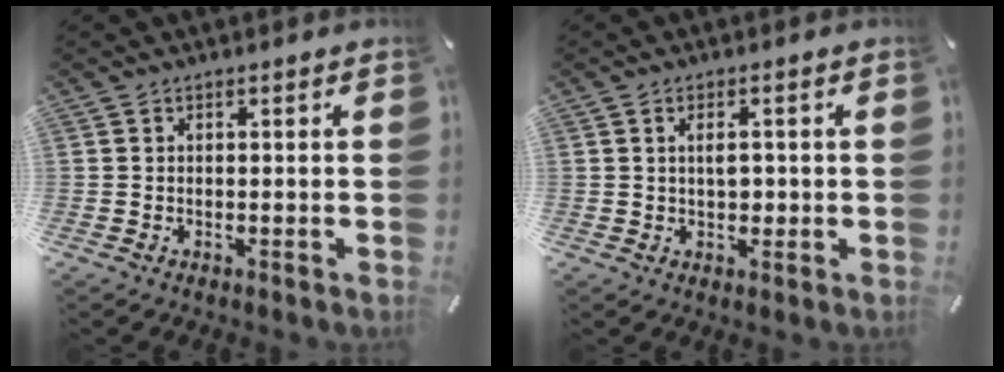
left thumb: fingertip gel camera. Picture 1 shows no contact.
{"total": 3.4, "force": [0.2, 1.9, 2.7], "torque": [-0.039, 0.000, -0.001]}